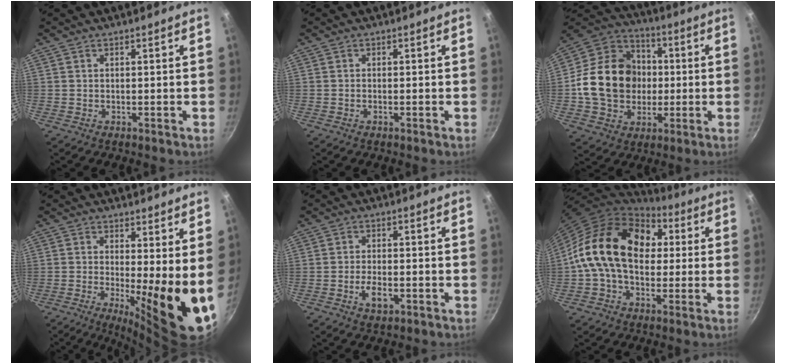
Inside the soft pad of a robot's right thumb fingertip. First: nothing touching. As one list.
[{"total": 0.5, "force": [-0.3, 0.0, 0.4], "torque": [-0.011, 0.003, -0.009]}, {"total": 19.8, "force": [-0.5, 16.4, 11.1], "torque": [-0.166, 0.034, -0.010]}, {"total": 12.7, "force": [-0.2, 2.8, 12.4], "torque": [-0.157, -0.028, -0.002]}, {"total": 4.4, "force": [-1.6, 2.1, 3.5], "torque": [-0.064, 0.009, -0.029]}, {"total": 20.3, "force": [2.6, 14.2, 14.3], "torque": [-0.218, 0.033, 0.028]}]